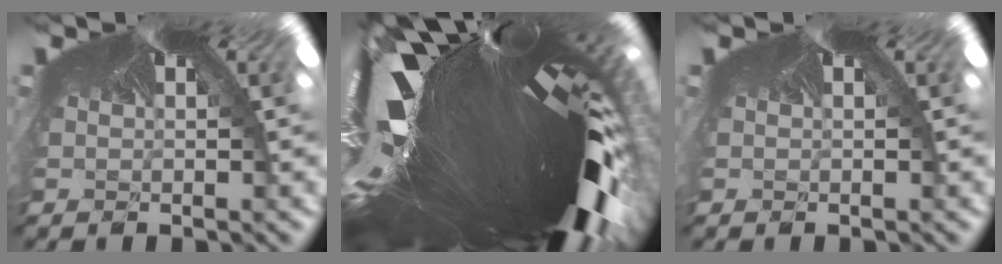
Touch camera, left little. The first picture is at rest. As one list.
[{"total": 6.2, "force": [-4.8, 0.0, 4.0], "torque": [-0.115, -0.121, -0.035]}, {"total": 0.0}]